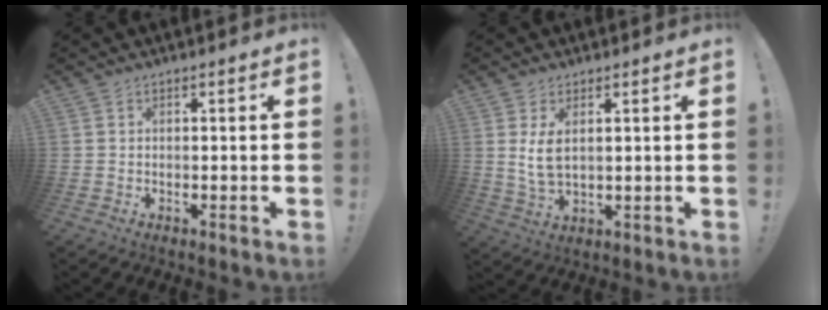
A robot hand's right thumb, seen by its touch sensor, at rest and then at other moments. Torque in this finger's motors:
{"motor_torque": [-0.16, 0.32, 0.18, 0.32, 0.13]}